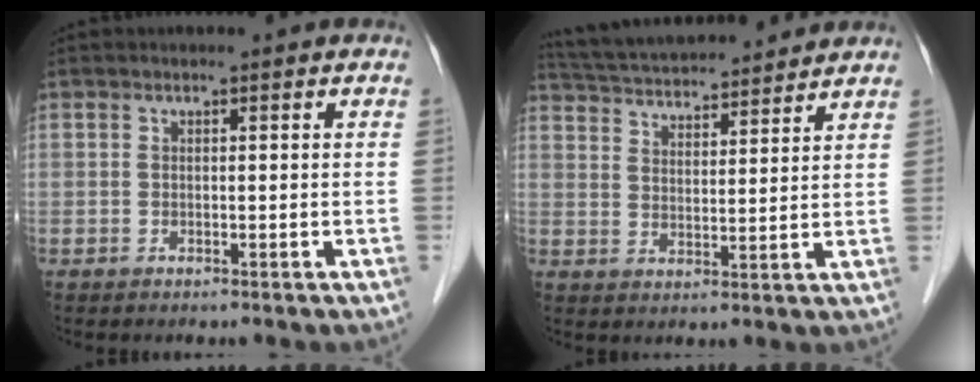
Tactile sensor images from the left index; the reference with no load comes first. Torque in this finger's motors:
{"motor_torque": [-0.28, -0.95, 0.26, 0.08]}